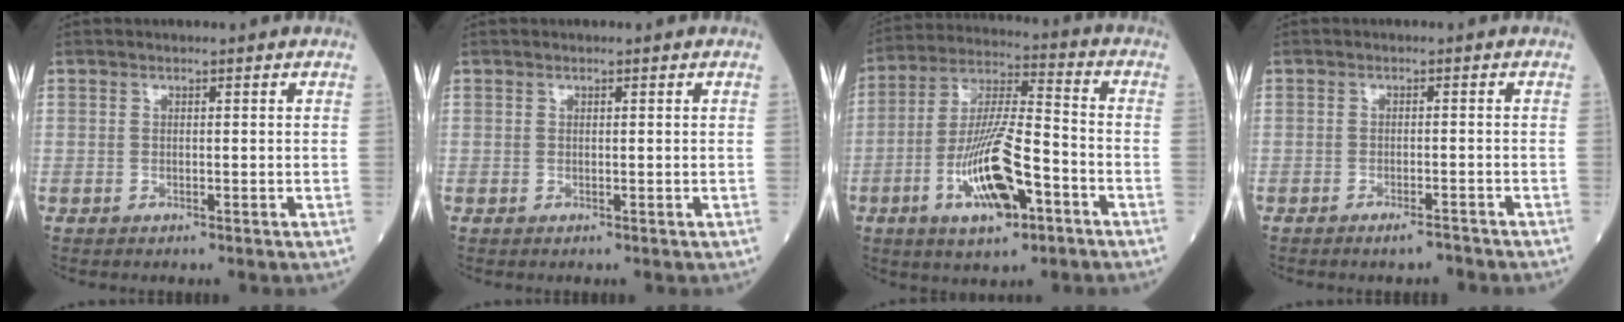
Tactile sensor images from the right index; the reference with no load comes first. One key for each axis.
{"total": 0.0}
{"total": 14.2, "fx": -5.5, "fy": 3.4, "fz": 12.6, "tx": -0.246, "ty": -0.003, "tz": -0.095}
{"total": 2.2, "fx": -2.0, "fy": 0.2, "fz": 1.0, "tx": -0.016, "ty": -0.001, "tz": -0.028}